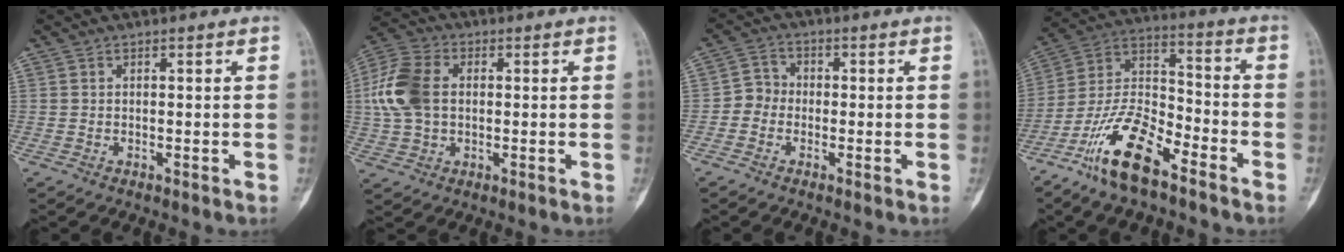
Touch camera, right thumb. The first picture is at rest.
{"total": 11.3, "force": [0.9, 7.8, 8.2], "torque": [-0.177, 0.017, 0.013]}
{"total": 3.8, "force": [-1.1, 3.3, 1.3], "torque": [-0.002, 0.012, -0.037]}
{"total": 15.1, "force": [-9.6, 5.6, 10.2], "torque": [-0.192, 0.064, -0.189]}